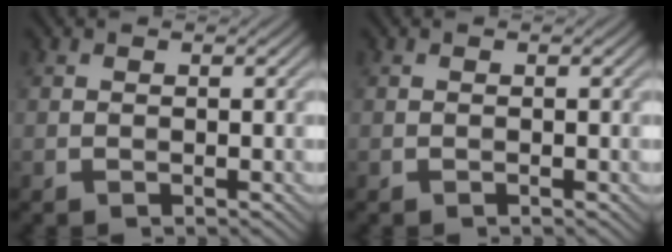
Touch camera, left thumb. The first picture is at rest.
{"total": 0.0}